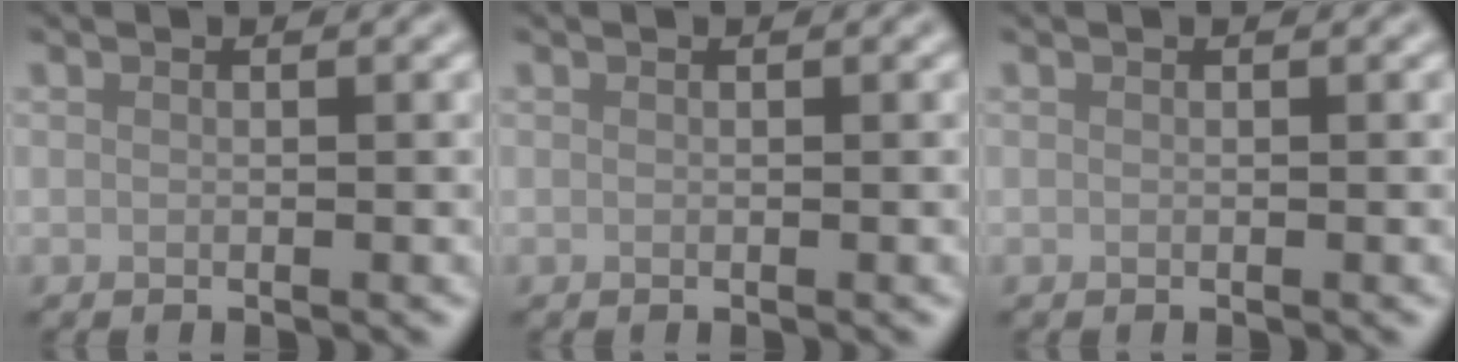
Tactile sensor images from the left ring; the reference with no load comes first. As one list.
[{"total": 0.0}, {"total": 0.0}]